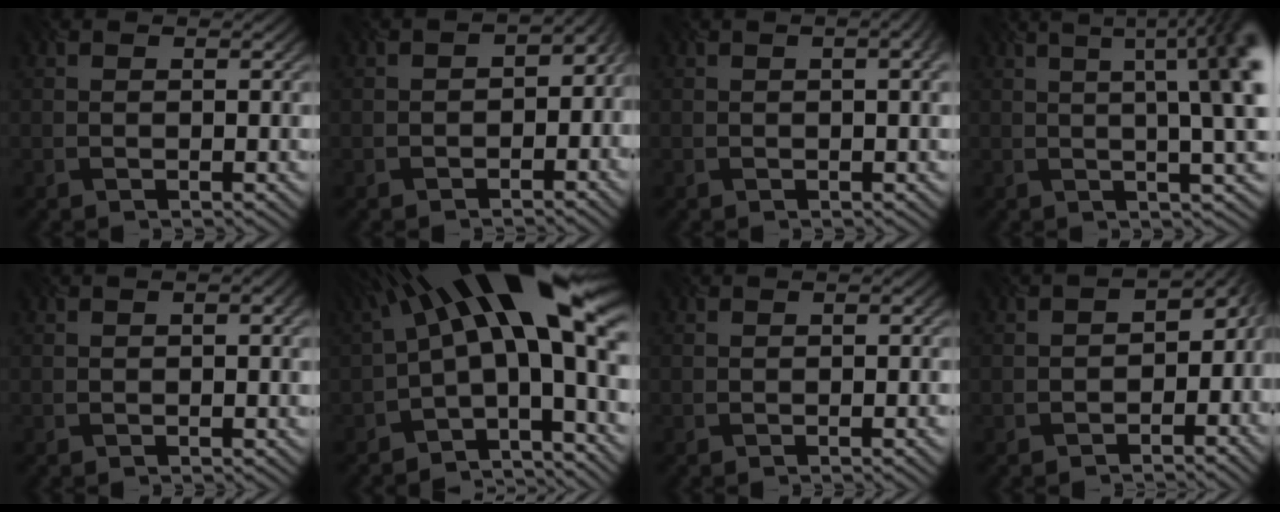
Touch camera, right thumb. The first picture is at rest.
{"total": 4.0, "force": [-2.2, 2.2, 2.6], "torque": [-0.029, -0.008, -0.027]}
{"total": 3.9, "force": [0.8, 1.5, 3.5], "torque": [-0.034, 0.019, -0.007]}
{"total": 10.7, "force": [1.6, 3.2, 10.1], "torque": [-0.091, 0.035, 0.019]}
{"total": 1.9, "force": [0.1, 0.7, 1.8], "torque": [-0.018, 0.001, -0.002]}
{"total": 18.1, "force": [2.3, 6.4, 16.7], "torque": [-0.238, 0.032, 0.035]}
{"total": 2.0, "force": [-0.4, 0.7, 1.8], "torque": [-0.011, 0.004, -0.014]}
{"total": 6.0, "force": [-3.1, 3.3, 3.9], "torque": [-0.042, -0.015, -0.044]}